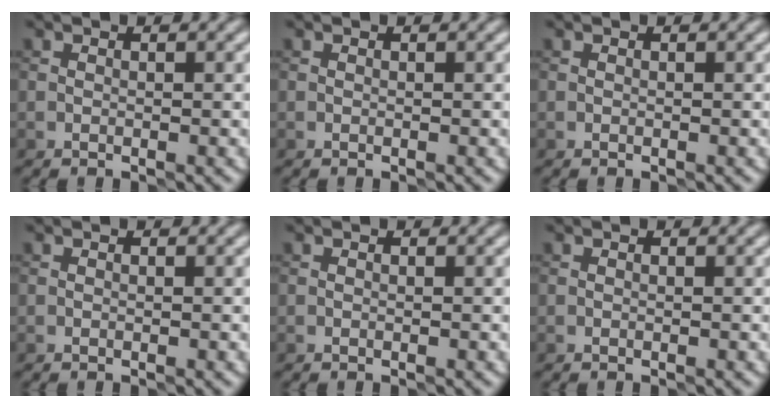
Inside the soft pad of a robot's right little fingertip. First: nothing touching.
{"total": 0.0}
{"total": 0.0}
{"total": 0.0}
{"total": 0.0}
{"total": 0.0}